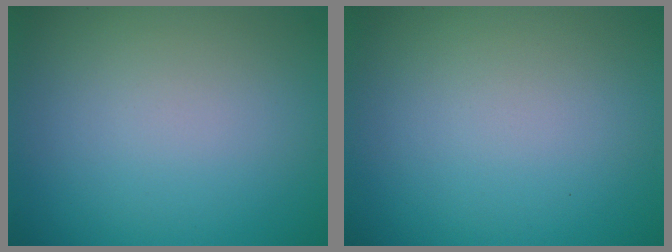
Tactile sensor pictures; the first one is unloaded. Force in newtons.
{"total": 0.0}